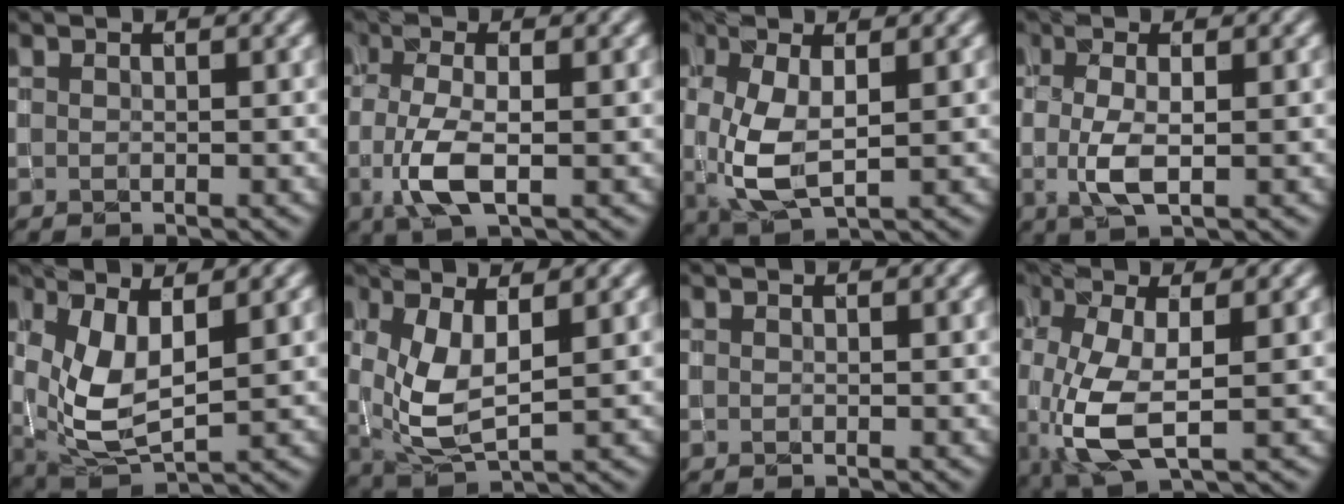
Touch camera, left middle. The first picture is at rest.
{"total": 3.8, "force": [-1.1, 1.2, 3.5], "torque": [-0.081, -0.008, -0.021]}
{"total": 4.5, "force": [0.1, 2.0, 4.1], "torque": [-0.093, -0.006, 0.008]}
{"total": 2.7, "force": [-0.4, 0.7, 2.5], "torque": [-0.054, -0.001, -0.006]}
{"total": 5.0, "force": [1.1, 2.3, 4.3], "torque": [-0.095, -0.014, 0.031]}
{"total": 4.6, "force": [0.8, 1.9, 4.1], "torque": [-0.091, -0.011, 0.026]}
{"total": 0.0}
{"total": 5.5, "force": [-0.8, 2.0, 5.1], "torque": [-0.115, -0.008, -0.011]}